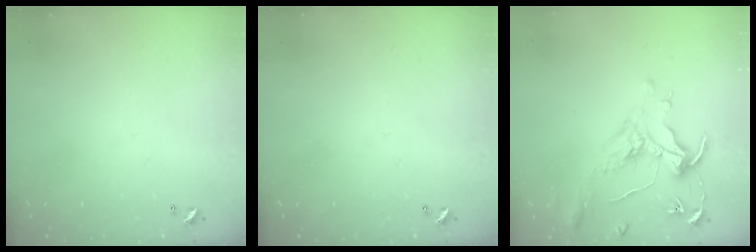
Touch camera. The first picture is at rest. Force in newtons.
{"total": 0.0}
{"total": 1.6, "press": 1.4, "slide": 0.7}